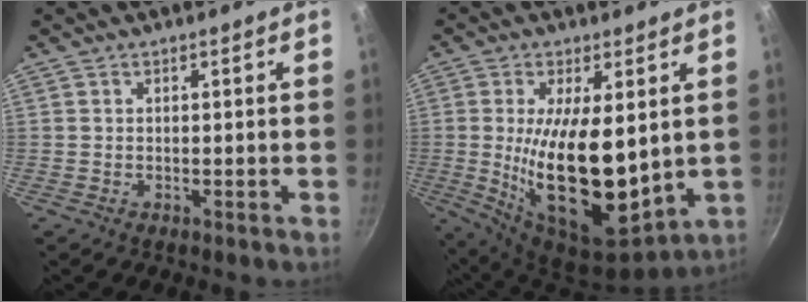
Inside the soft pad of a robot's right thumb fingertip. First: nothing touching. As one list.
[{"total": 19.6, "force": [0.9, 8.6, 17.6], "torque": [-0.297, -0.033, 0.031]}]